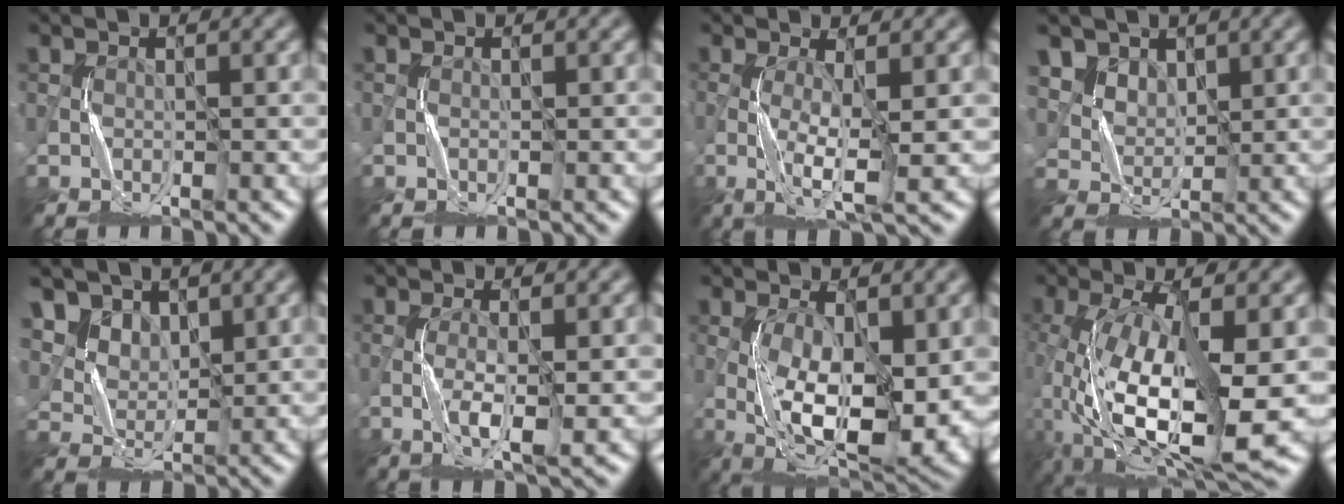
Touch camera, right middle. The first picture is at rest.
{"total": 0.0}
{"total": 4.1, "force": [-0.3, 0.7, 4.0], "torque": [-0.086, -0.005, -0.006]}
{"total": 4.6, "force": [3.3, 2.8, 1.6], "torque": [-0.056, -0.012, 0.087]}
{"total": 7.0, "force": [4.7, 4.5, 2.7], "torque": [-0.086, -0.015, 0.105]}
{"total": 3.1, "force": [-0.5, 0.6, 3.0], "torque": [-0.068, -0.003, -0.012]}
{"total": 10.3, "force": [-0.9, 4.0, 9.4], "torque": [-0.170, -0.012, -0.009]}
{"total": 13.2, "force": [-3.6, 4.4, 11.9], "torque": [-0.233, -0.019, -0.058]}